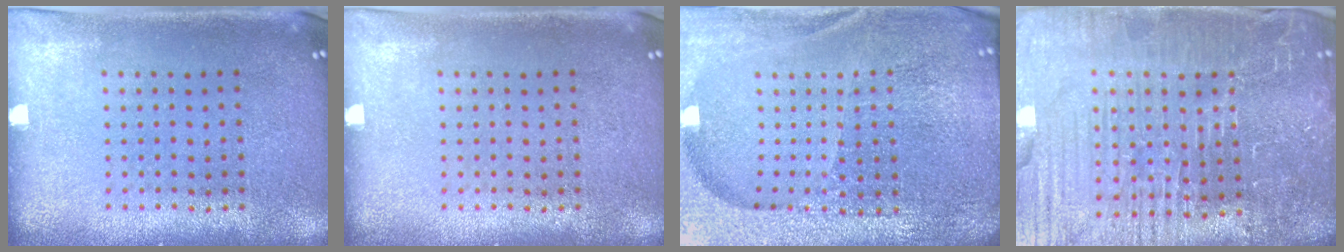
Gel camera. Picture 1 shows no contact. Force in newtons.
{"total": 0.0}
{"total": 5.5, "press": 5.0, "slide": 2.3}
{"total": 6.6, "press": 5.9, "slide": 2.9}